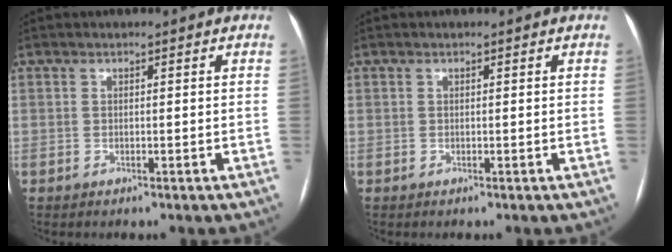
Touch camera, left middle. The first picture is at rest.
{"total": 0.0}